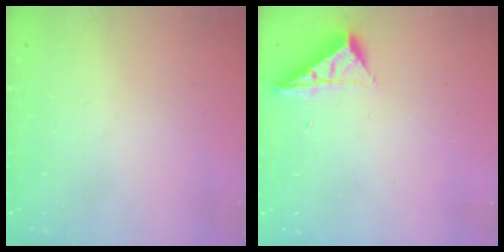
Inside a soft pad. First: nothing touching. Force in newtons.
{"total": 6.6, "press": 6.6, "slide": 0.3}